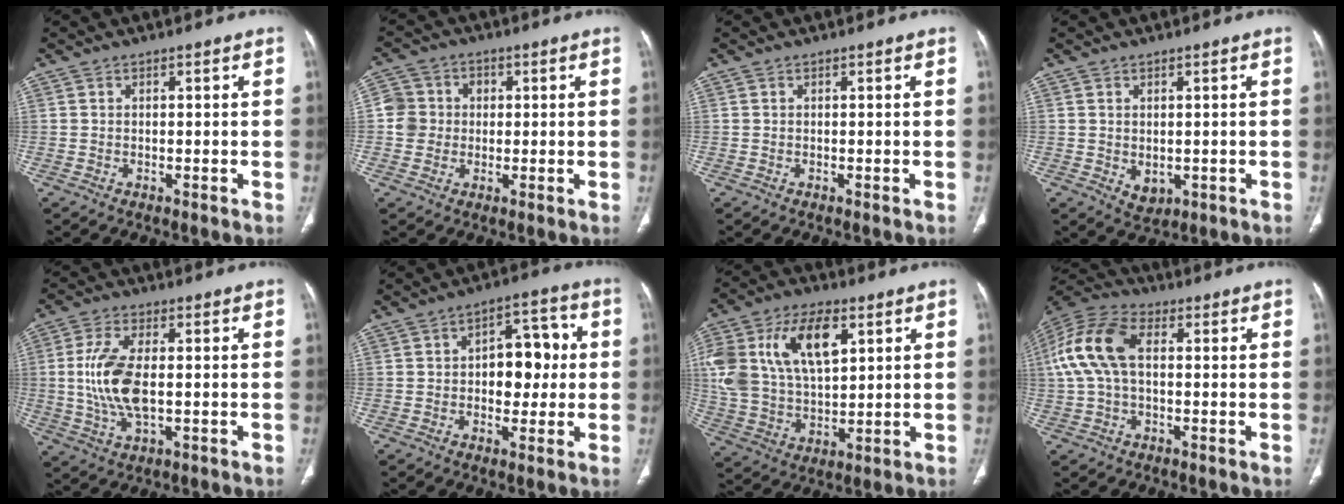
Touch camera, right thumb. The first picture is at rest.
{"total": 5.9, "force": [0.2, 5.8, 1.3], "torque": [0.001, 0.012, -0.003]}
{"total": 0.0}
{"total": 3.0, "force": [-0.3, 2.2, 2.0], "torque": [-0.025, -0.004, 0.009]}
{"total": 10.7, "force": [0.1, 4.8, 9.6], "torque": [-0.213, -0.004, 0.006]}
{"total": 10.3, "force": [0.6, 6.4, 8.1], "torque": [-0.073, 0.023, 0.008]}
{"total": 21.1, "force": [7.2, 12.0, 15.8], "torque": [-0.316, -0.004, 0.135]}
{"total": 12.9, "force": [1.5, 7.6, 10.4], "torque": [-0.232, 0.034, 0.023]}